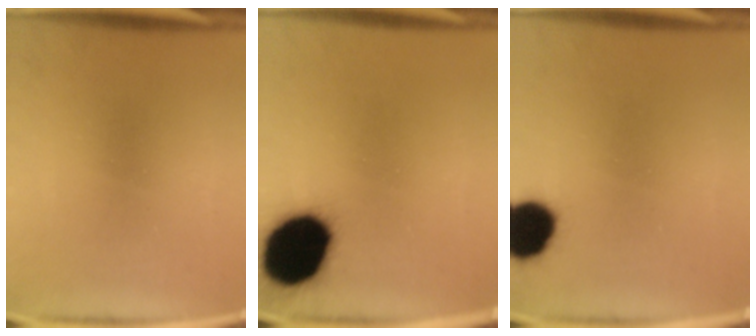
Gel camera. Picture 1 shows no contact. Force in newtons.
{"total": 17.7}
{"total": 10.9}